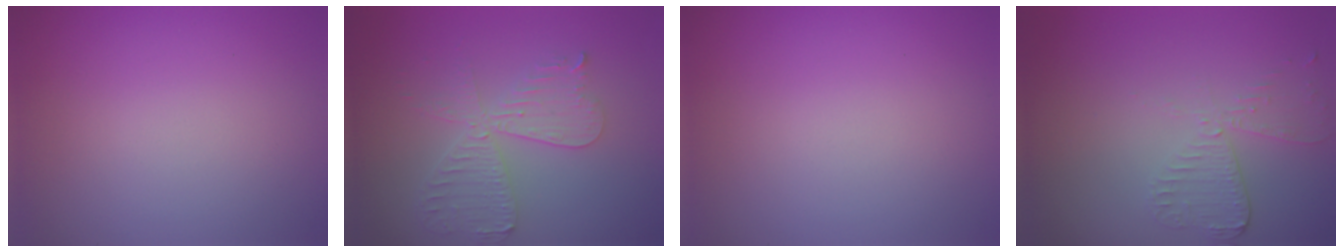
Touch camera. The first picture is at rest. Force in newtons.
{"total": 4.6, "press": 3.9, "slide": 2.3}
{"total": 0.0}
{"total": 2.6, "press": 2.3, "slide": 1.1}